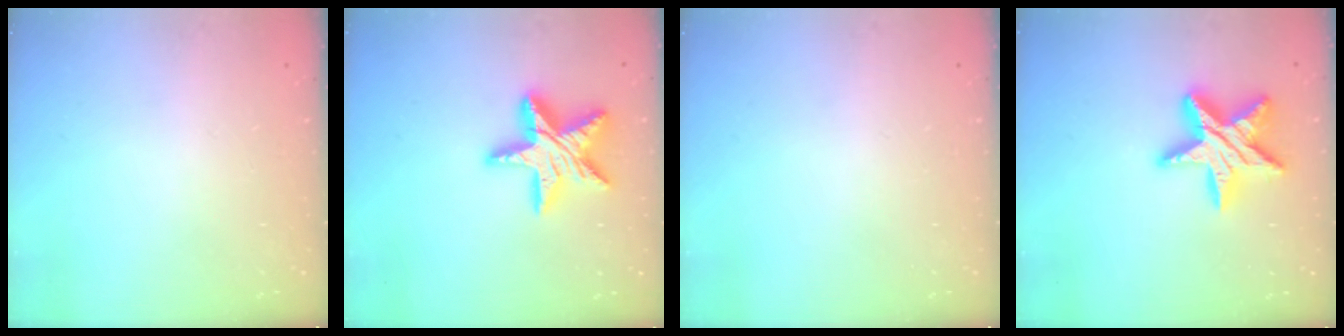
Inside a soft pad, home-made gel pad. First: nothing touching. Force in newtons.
{"total": 17.4, "press": 17.3, "slide": 1.8}
{"total": 0.0}
{"total": 16.9, "press": 16.9, "slide": 0.9}